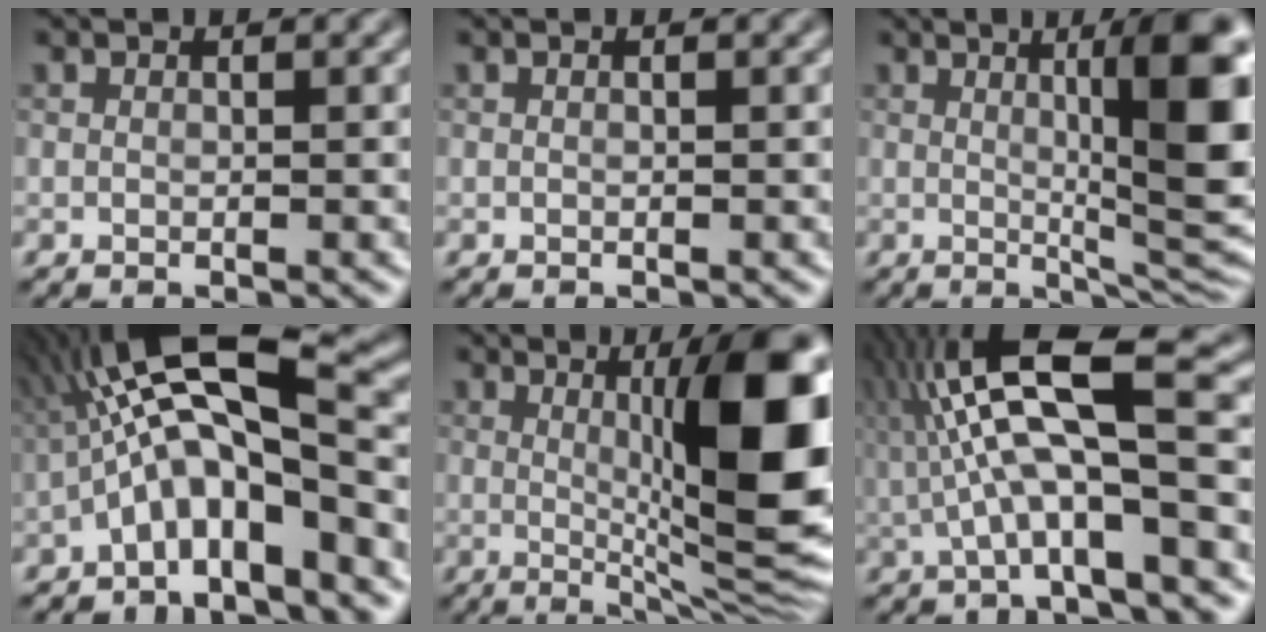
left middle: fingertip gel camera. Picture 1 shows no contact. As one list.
[{"total": 0.0}, {"total": 10.8, "force": [1.5, 2.3, 10.5], "torque": [-0.121, 0.001, 0.037]}, {"total": 9.1, "force": [-1.8, 2.5, 8.5], "torque": [-0.152, 0.035, -0.031]}, {"total": 11.3, "force": [0.5, 2.2, 11.1], "torque": [-0.154, 0.001, 0.024]}, {"total": 9.7, "force": [-0.2, 2.8, 9.3], "torque": [-0.185, 0.028, 0.000]}]